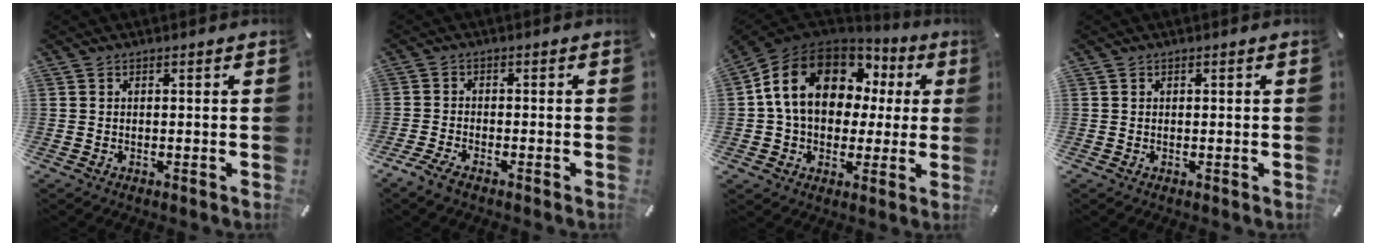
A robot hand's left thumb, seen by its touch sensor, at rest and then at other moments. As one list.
[{"total": 3.0, "force": [-2.4, 0.9, 1.6], "torque": [-0.045, 0.005, -0.052]}, {"total": 17.0, "force": [4.6, 13.0, 10.0], "torque": [-0.211, -0.008, 0.087]}, {"total": 0.0}]